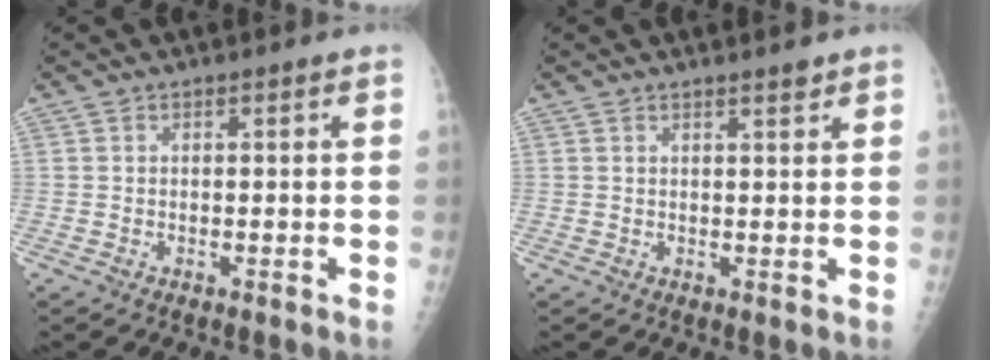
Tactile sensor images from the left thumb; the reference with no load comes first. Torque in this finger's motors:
{"motor_torque": [-0.05, 0.08, 0.03, 0.01, 0.02]}